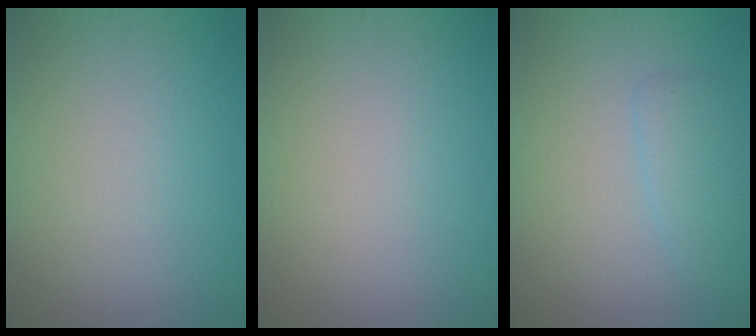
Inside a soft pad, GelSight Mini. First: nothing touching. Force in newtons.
{"total": 0.0}
{"total": 1.9, "press": 1.9, "slide": 0.1}